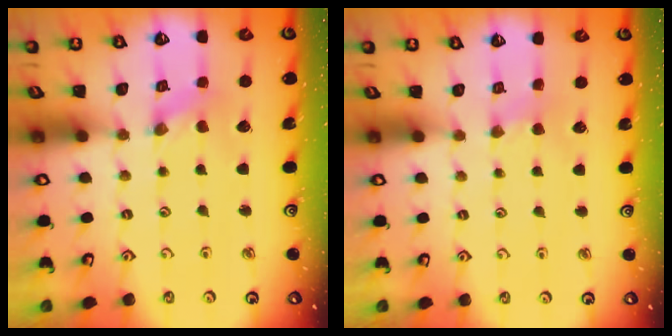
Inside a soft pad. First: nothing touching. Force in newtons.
{"total": 1.8, "press": 1.8, "slide": 0.3}